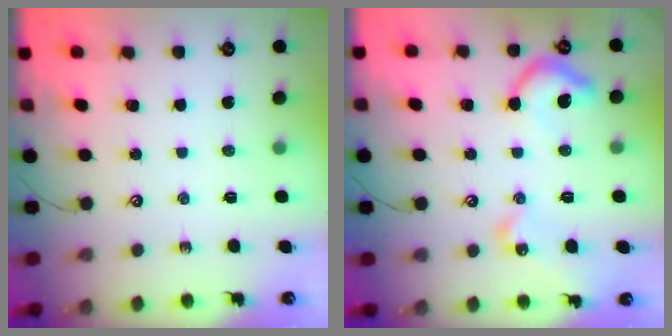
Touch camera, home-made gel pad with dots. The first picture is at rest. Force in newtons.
{"total": 11.1, "press": 11.0, "slide": 0.9}